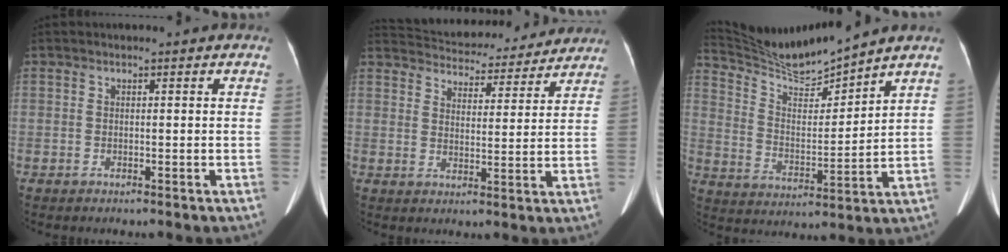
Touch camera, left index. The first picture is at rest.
{"total": 18.7, "force": [17.5, 5.2, 4.3], "torque": [-0.078, 0.021, 0.231]}
{"total": 10.1, "force": [9.8, -1.5, 1.8], "torque": [-0.048, -0.005, 0.200]}